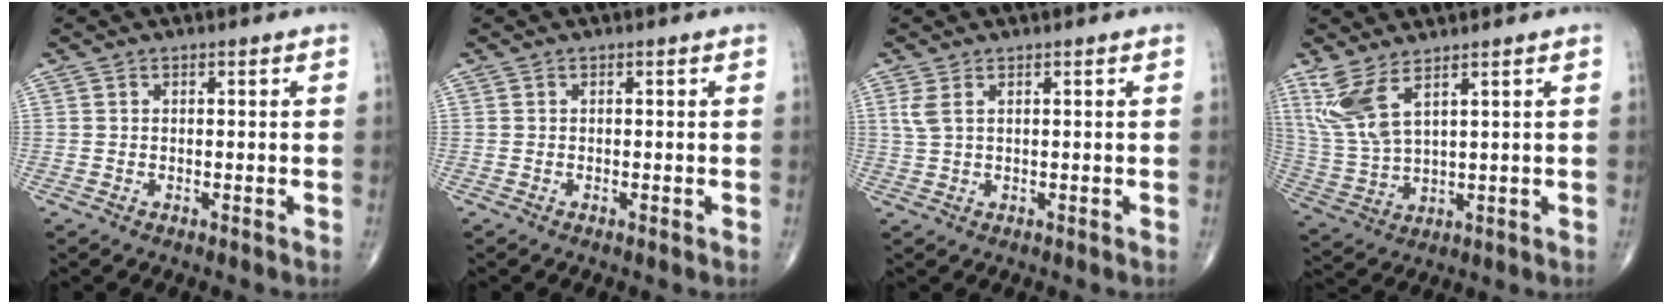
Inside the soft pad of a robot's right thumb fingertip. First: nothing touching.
{"total": 0.0}
{"total": 2.3, "force": [1.0, 0.8, 1.9], "torque": [-0.052, 0.007, 0.031]}
{"total": 9.0, "force": [5.2, 2.9, 6.7], "torque": [-0.161, -0.022, 0.124]}